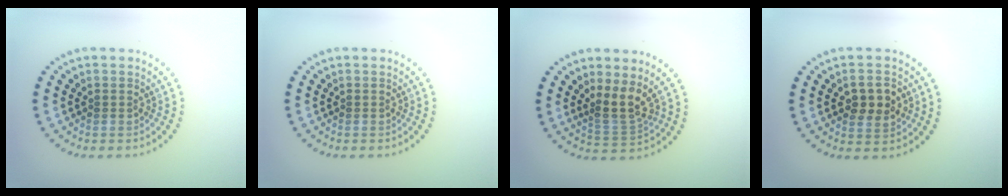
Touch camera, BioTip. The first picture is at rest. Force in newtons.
{"total": 0.0}
{"total": 3.0, "press": 2.3, "slide": 1.9}
{"total": 3.0, "press": 3.0, "slide": 0.2}